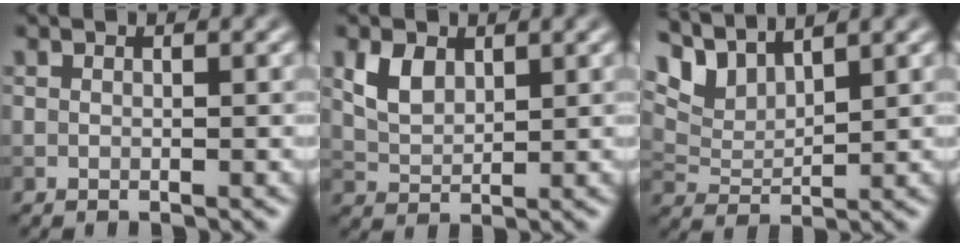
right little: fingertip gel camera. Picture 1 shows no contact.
{"total": 2.9, "force": [1.5, 1.8, 1.7], "torque": [-0.041, 0.000, 0.032]}
{"total": 4.6, "force": [4.0, 1.3, 1.8], "torque": [-0.051, 0.005, 0.079]}